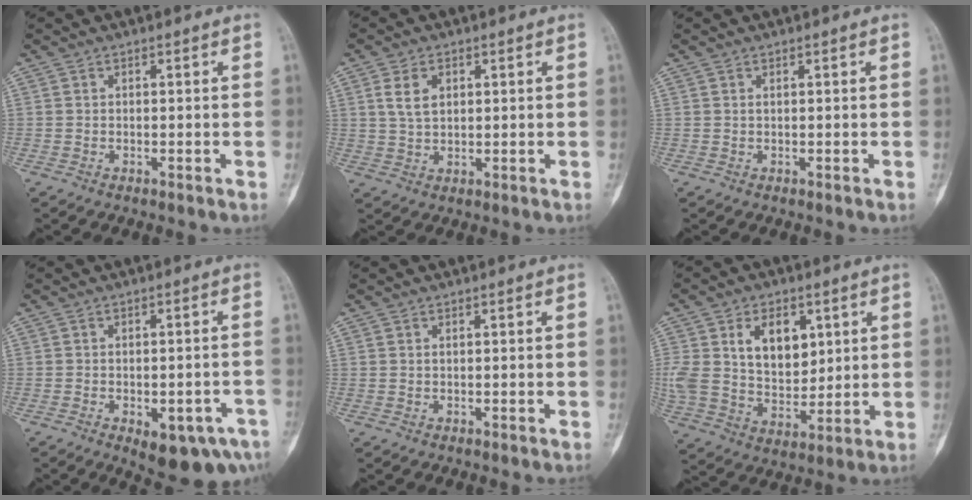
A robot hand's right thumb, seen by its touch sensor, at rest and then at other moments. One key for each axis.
{"total": 5.0, "fx": 1.7, "fy": 3.1, "fz": 3.5, "tx": -0.062, "ty": -0.003, "tz": 0.036}
{"total": 0.0}
{"total": 10.3, "fx": -5.3, "fy": 4.5, "fz": 7.6, "tx": -0.086, "ty": 0.021, "tz": -0.060}
{"total": 0.0}
{"total": 17.2, "fx": 5.2, "fy": 11.4, "fz": 11.7, "tx": -0.213, "ty": -0.017, "tz": 0.107}